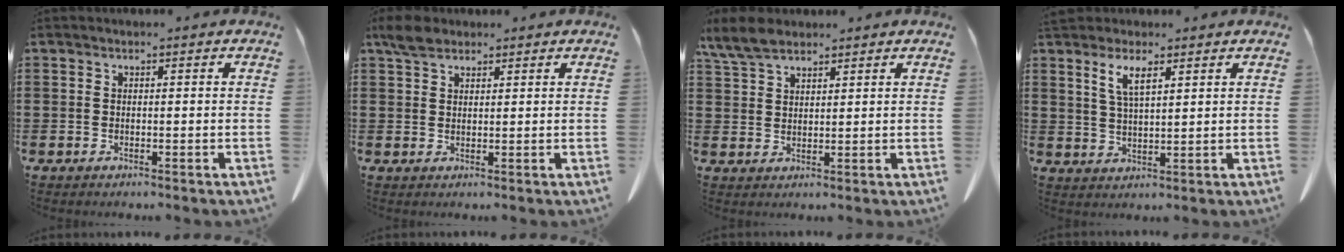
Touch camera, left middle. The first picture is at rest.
{"total": 3.6, "force": [2.7, 1.7, 1.6], "torque": [-0.040, 0.007, 0.052]}
{"total": 5.5, "force": [4.3, 2.0, 2.8], "torque": [-0.068, -0.001, 0.081]}
{"total": 4.5, "force": [2.7, 1.3, 3.4], "torque": [-0.074, 0.002, 0.049]}